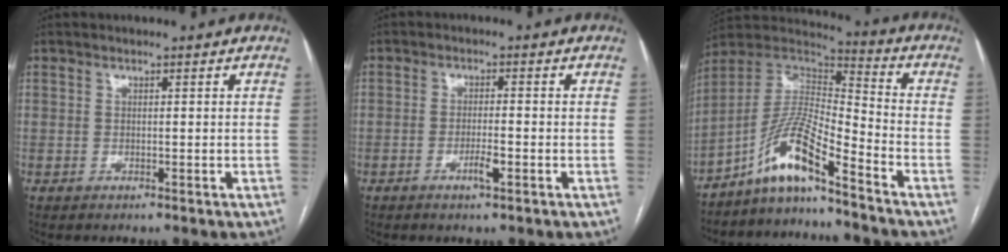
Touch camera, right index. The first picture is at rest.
{"total": 2.8, "force": [-1.3, 0.3, 2.5], "torque": [-0.046, -0.001, -0.023]}
{"total": 10.9, "force": [-7.9, 0.8, 7.4], "torque": [-0.154, 0.018, -0.149]}